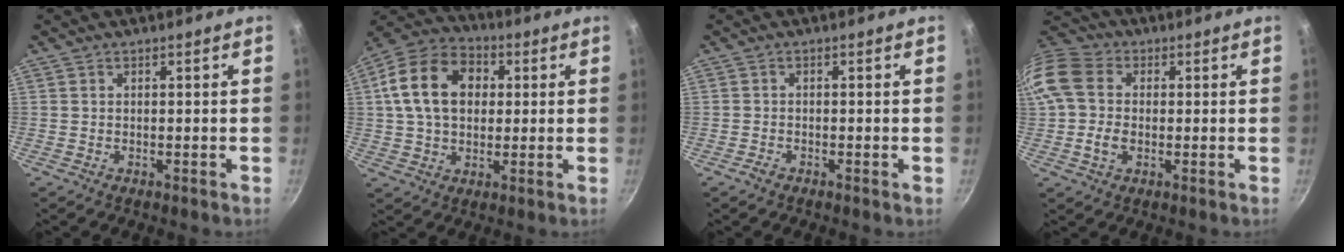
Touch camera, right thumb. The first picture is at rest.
{"total": 15.6, "force": [2.9, 11.3, 10.3], "torque": [-0.162, 0.020, 0.037]}
{"total": 1.1, "force": [-0.8, 0.3, 0.7], "torque": [-0.021, 0.004, -0.023]}
{"total": 13.0, "force": [0.1, 10.3, 8.0], "torque": [-0.168, 0.022, -0.010]}